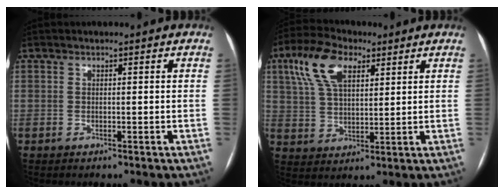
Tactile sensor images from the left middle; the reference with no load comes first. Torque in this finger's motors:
{"motor_torque": [1.12, -0.55, 0.18, 0.10]}